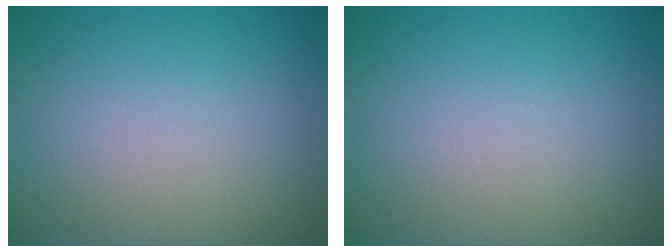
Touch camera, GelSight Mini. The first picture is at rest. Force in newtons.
{"total": 0.0}